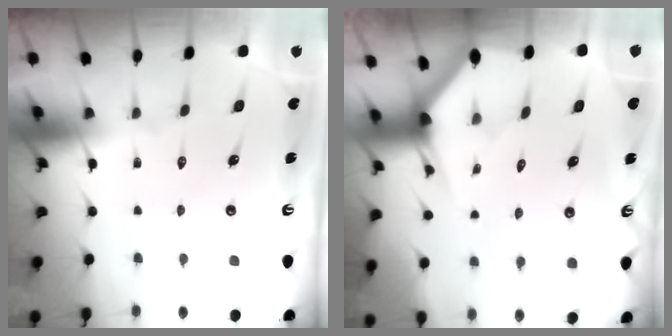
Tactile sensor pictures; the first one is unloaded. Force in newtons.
{"total": 2.4, "press": 2.4, "slide": 0.2}